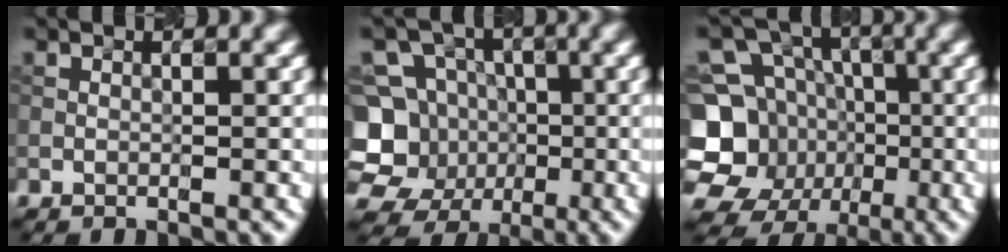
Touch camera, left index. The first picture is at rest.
{"total": 10.6, "force": [-3.1, 9.8, 2.6], "torque": [-0.065, 0.002, -0.073]}
{"total": 12.4, "force": [-3.2, 11.3, 4.1], "torque": [-0.110, -0.012, -0.075]}